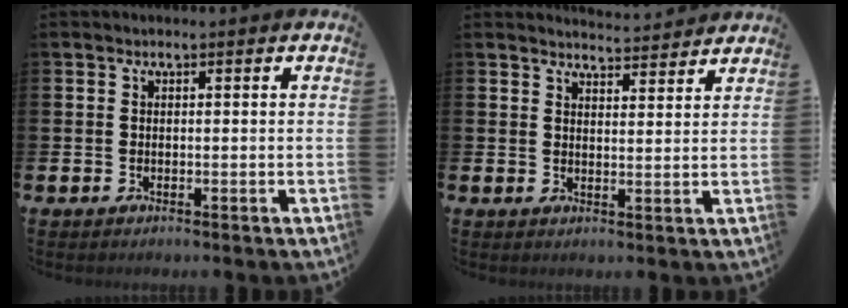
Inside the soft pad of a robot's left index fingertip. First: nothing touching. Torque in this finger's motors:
{"motor_torque": [0.00, -2.14, 0.00, 0.04]}